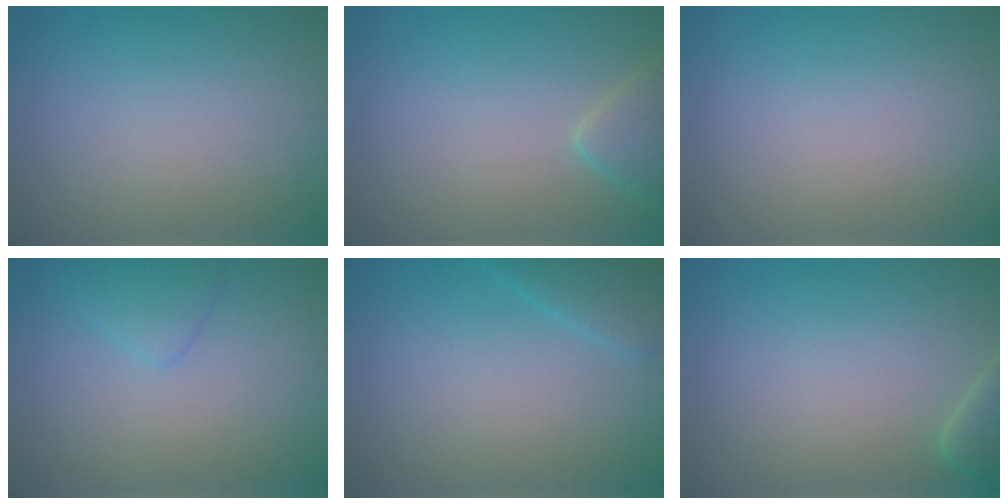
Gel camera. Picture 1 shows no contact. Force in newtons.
{"total": 2.6, "press": 2.6, "slide": 0.2}
{"total": 0.0}
{"total": 1.5, "press": 1.5, "slide": 0.1}
{"total": 2.2, "press": 2.2, "slide": 0.1}
{"total": 2.3, "press": 2.3, "slide": 0.3}